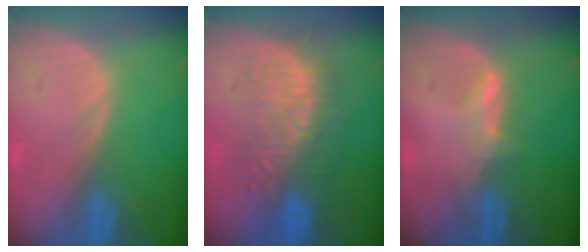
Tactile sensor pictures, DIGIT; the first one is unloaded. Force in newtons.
{"total": 8.9, "press": 8.7, "slide": 2.0}
{"total": 2.6, "press": 2.5, "slide": 0.3}